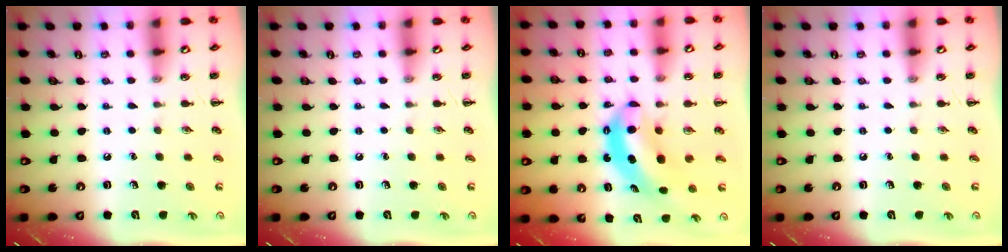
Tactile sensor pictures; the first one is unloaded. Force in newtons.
{"total": 0.0}
{"total": 6.2, "press": 6.1, "slide": 1.2}
{"total": 0.0}